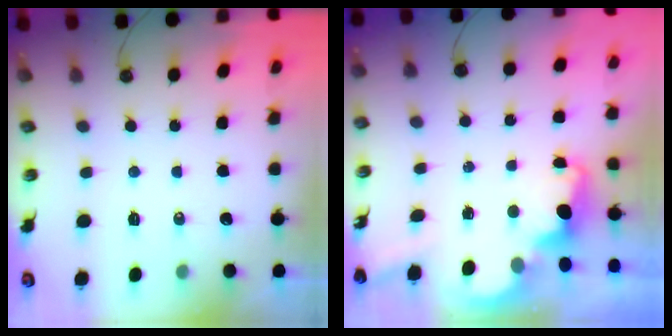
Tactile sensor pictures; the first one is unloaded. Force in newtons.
{"total": 3.5, "press": 3.4, "slide": 0.8}